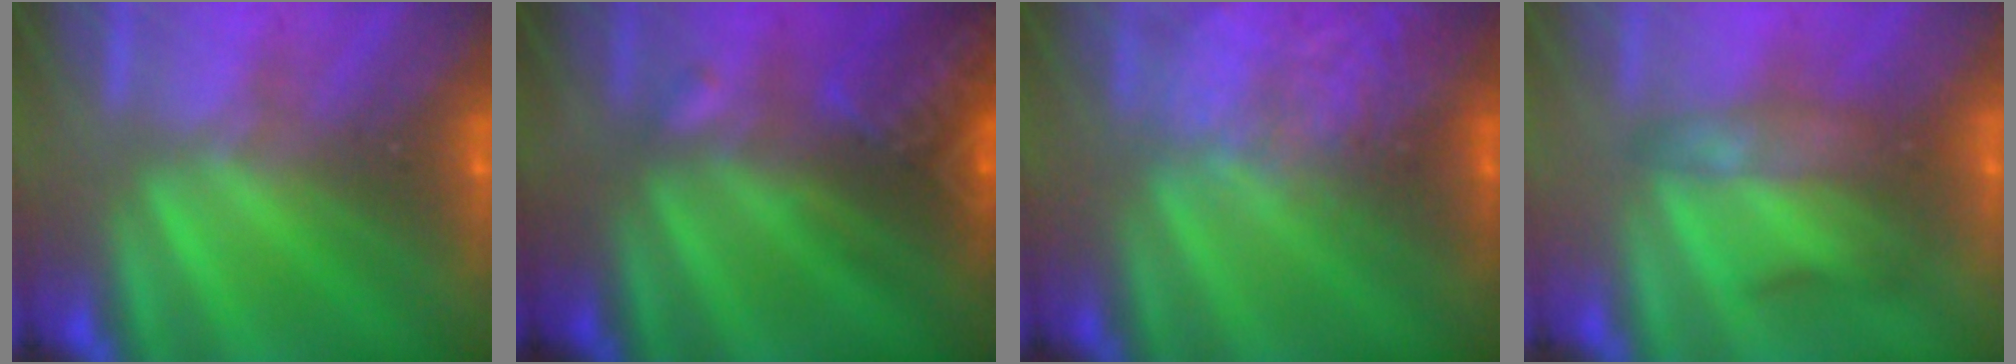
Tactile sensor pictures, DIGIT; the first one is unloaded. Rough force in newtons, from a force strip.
{"total": 2.8}
{"total": 2.1}
{"total": 2.2}